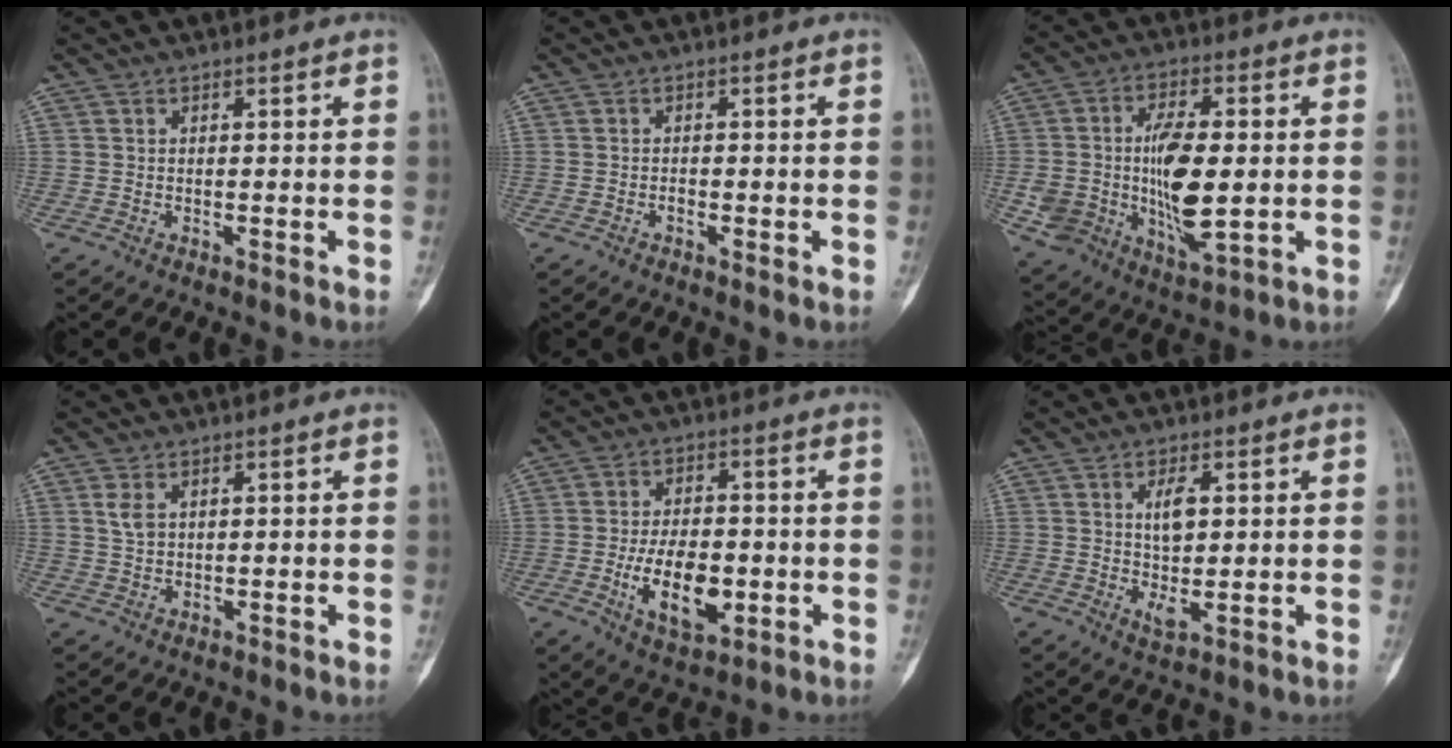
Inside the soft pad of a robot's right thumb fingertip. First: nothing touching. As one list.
[{"total": 1.2, "force": [-0.4, 0.6, 1.0], "torque": [-0.015, 0.004, -0.007]}, {"total": 16.9, "force": [-0.2, 8.3, 14.7], "torque": [-0.268, -0.002, 0.007]}, {"total": 2.8, "force": [0.9, 1.8, 2.0], "torque": [-0.039, 0.000, 0.022]}, {"total": 12.0, "force": [-2.8, 6.4, 9.7], "torque": [-0.150, 0.006, -0.039]}, {"total": 5.4, "force": [1.2, 2.3, 4.8], "torque": [-0.079, -0.008, 0.022]}]